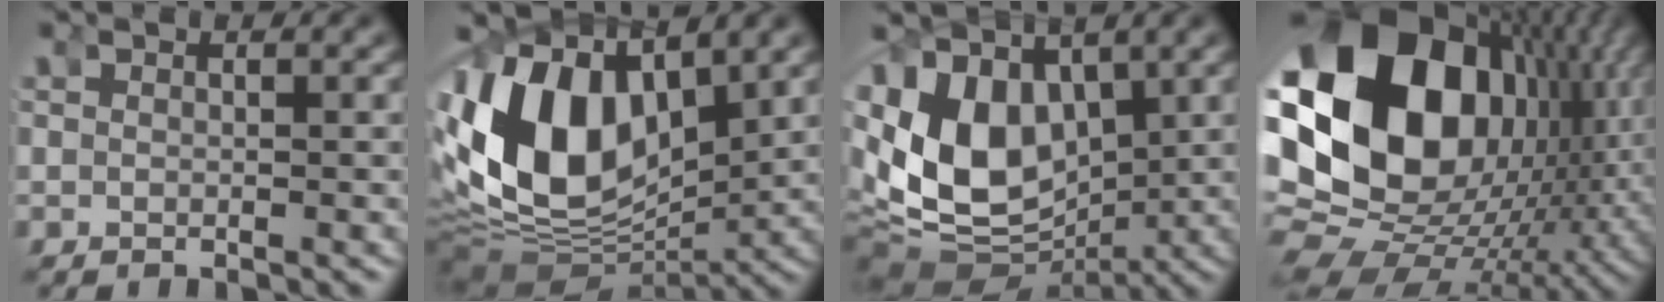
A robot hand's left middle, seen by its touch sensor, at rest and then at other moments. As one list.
[{"total": 15.9, "force": [1.0, 11.3, 11.2], "torque": [-0.228, -0.036, 0.032]}, {"total": 13.7, "force": [-0.3, 10.7, 8.6], "torque": [-0.187, -0.055, 0.015]}, {"total": 30.3, "force": [0.6, 21.0, 21.8], "torque": [-0.382, -0.038, 0.016]}]